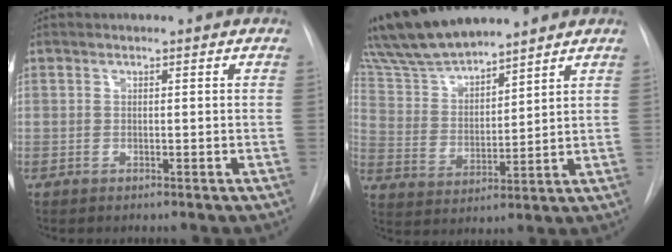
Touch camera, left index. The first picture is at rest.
{"total": 12.6, "force": [11.6, 1.4, 4.6], "torque": [-0.100, 0.014, 0.229]}